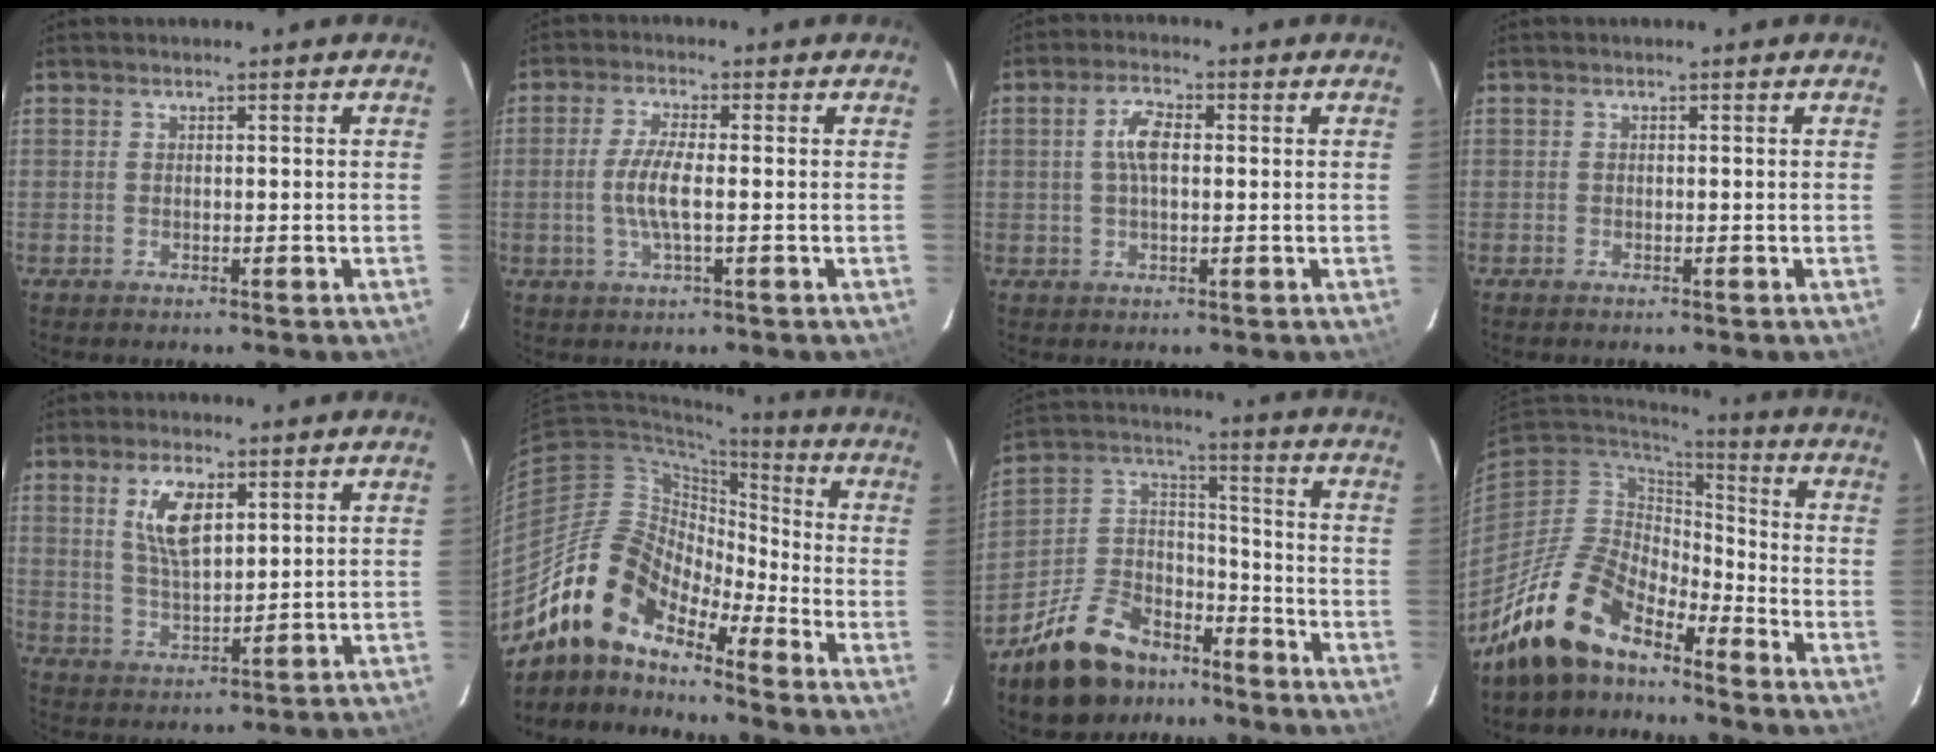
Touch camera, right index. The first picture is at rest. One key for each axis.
{"total": 5.7, "fx": -0.7, "fy": 1.0, "fz": 5.5, "tx": -0.112, "ty": -0.002, "tz": -0.014}
{"total": 5.0, "fx": 0.6, "fy": 2.2, "fz": 4.4, "tx": -0.085, "ty": 0.011, "tz": 0.011}
{"total": 0.0}
{"total": 7.9, "fx": 3.3, "fy": 3.5, "fz": 6.3, "tx": -0.119, "ty": 0.004, "tz": 0.068}
{"total": 14.6, "fx": -12.0, "fy": 5.1, "fz": 6.5, "tx": -0.114, "ty": 0.009, "tz": -0.239}
{"total": 17.9, "fx": -12.4, "fy": 9.9, "fz": 8.2, "tx": -0.186, "ty": 0.043, "tz": -0.193}
{"total": 14.0, "fx": -11.4, "fy": 5.3, "fz": 6.2, "tx": -0.125, "ty": 0.000, "tz": -0.216}